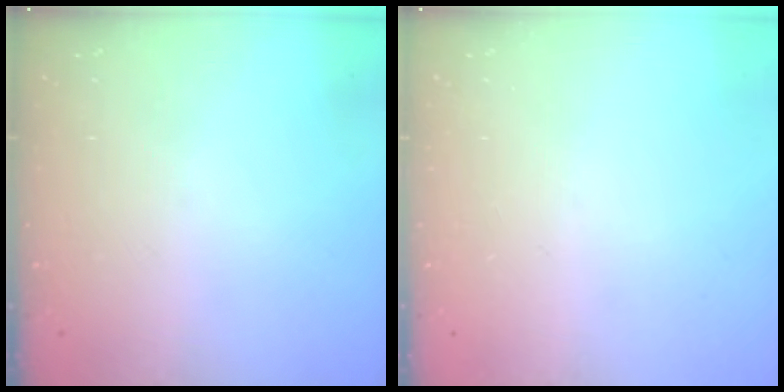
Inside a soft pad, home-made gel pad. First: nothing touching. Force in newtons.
{"total": 0.0}